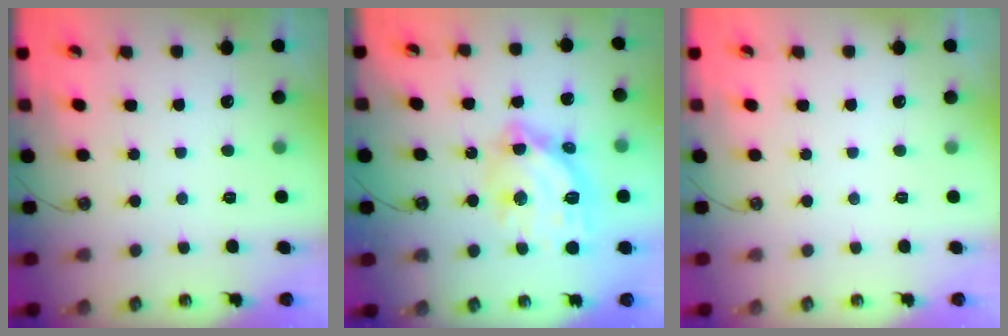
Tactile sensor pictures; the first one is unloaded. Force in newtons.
{"total": 15.8, "press": 15.7, "slide": 1.6}
{"total": 0.0}